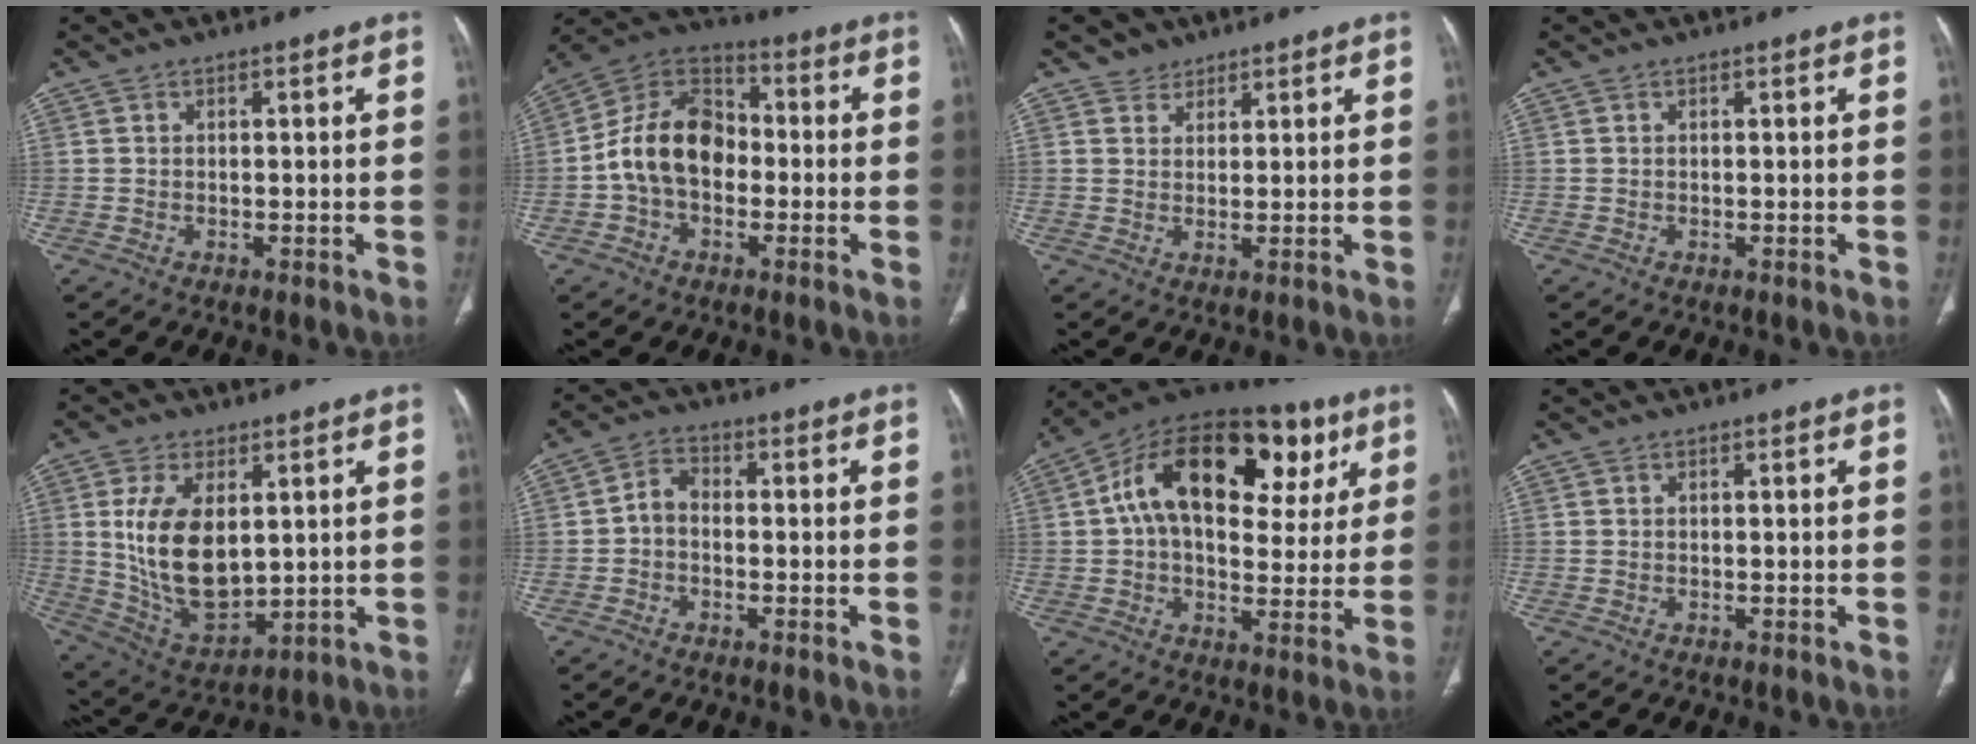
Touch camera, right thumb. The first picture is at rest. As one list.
[{"total": 14.1, "force": [-1.7, 10.1, 9.8], "torque": [-0.158, 0.041, -0.042]}, {"total": 2.9, "force": [2.0, 2.1, 0.1], "torque": [0.016, -0.012, 0.028]}, {"total": 0.0}, {"total": 15.8, "force": [2.5, 9.0, 12.7], "torque": [-0.220, -0.020, 0.069]}, {"total": 4.0, "force": [-0.8, 2.8, 2.7], "torque": [-0.041, 0.015, -0.025]}, {"total": 25.5, "force": [8.4, 14.7, 19.1], "torque": [-0.273, 0.037, 0.125]}, {"total": 0.0}]